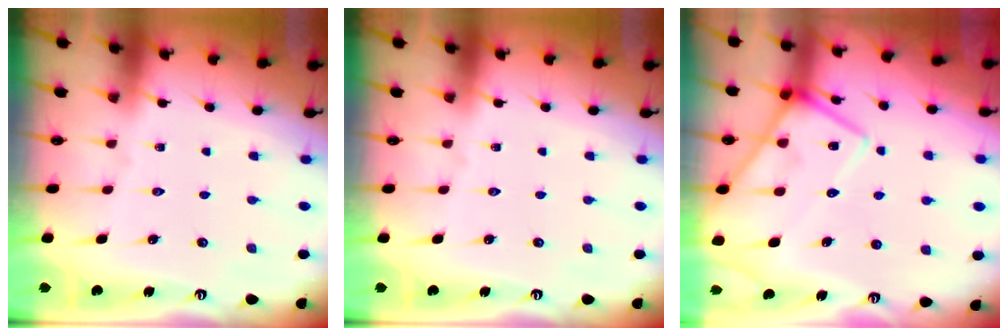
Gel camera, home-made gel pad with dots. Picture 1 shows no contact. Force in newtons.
{"total": 0.0}
{"total": 12.6, "press": 12.5, "slide": 1.3}